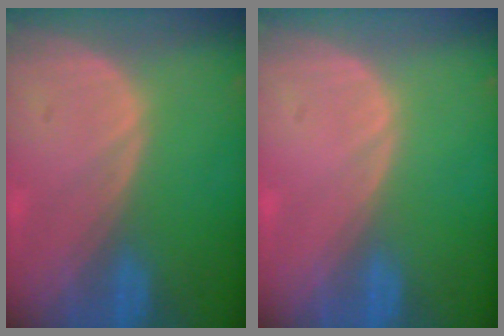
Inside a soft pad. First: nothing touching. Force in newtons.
{"total": 0.0}